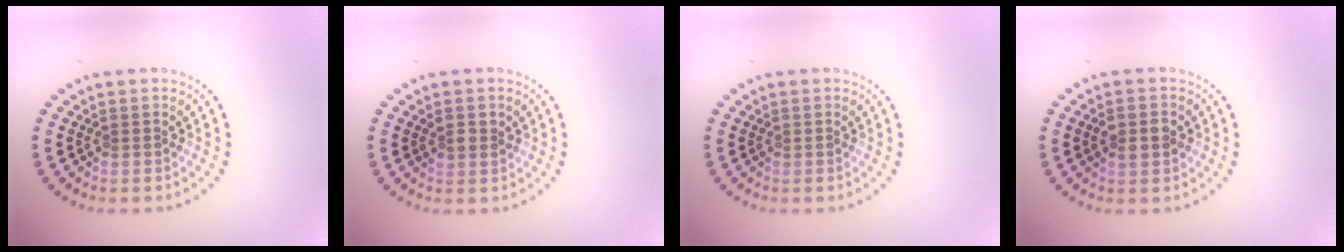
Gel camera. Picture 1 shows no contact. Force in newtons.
{"total": 1.5, "press": 1.4, "slide": 0.5}
{"total": 0.0}
{"total": 2.8, "press": 2.8, "slide": 0.1}